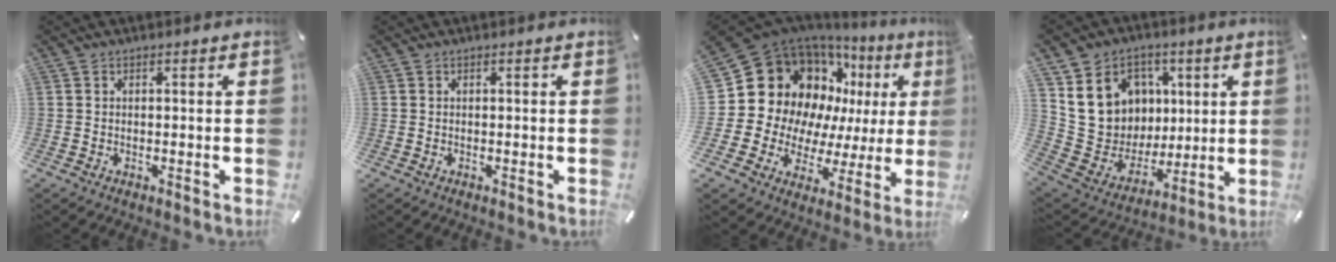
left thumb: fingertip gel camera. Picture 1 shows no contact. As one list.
[{"total": 0.0}, {"total": 20.8, "force": [7.3, 16.7, 10.1], "torque": [-0.162, -0.069, 0.163]}, {"total": 15.8, "force": [5.6, 14.1, 4.4], "torque": [-0.067, -0.034, 0.132]}]